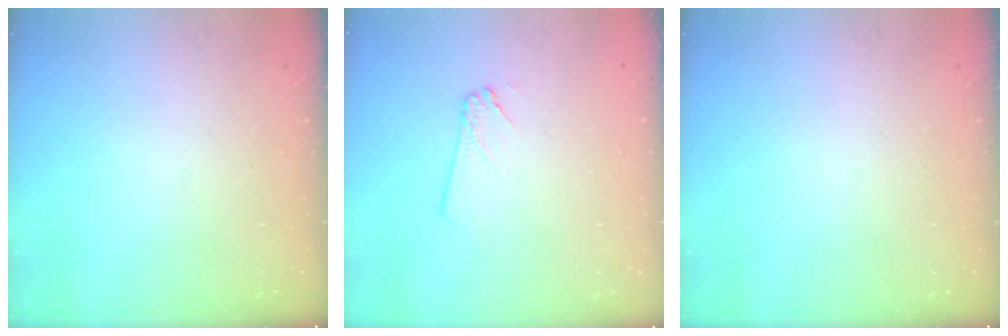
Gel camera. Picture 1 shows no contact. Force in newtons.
{"total": 2.9, "press": 2.9, "slide": 0.4}
{"total": 0.0}